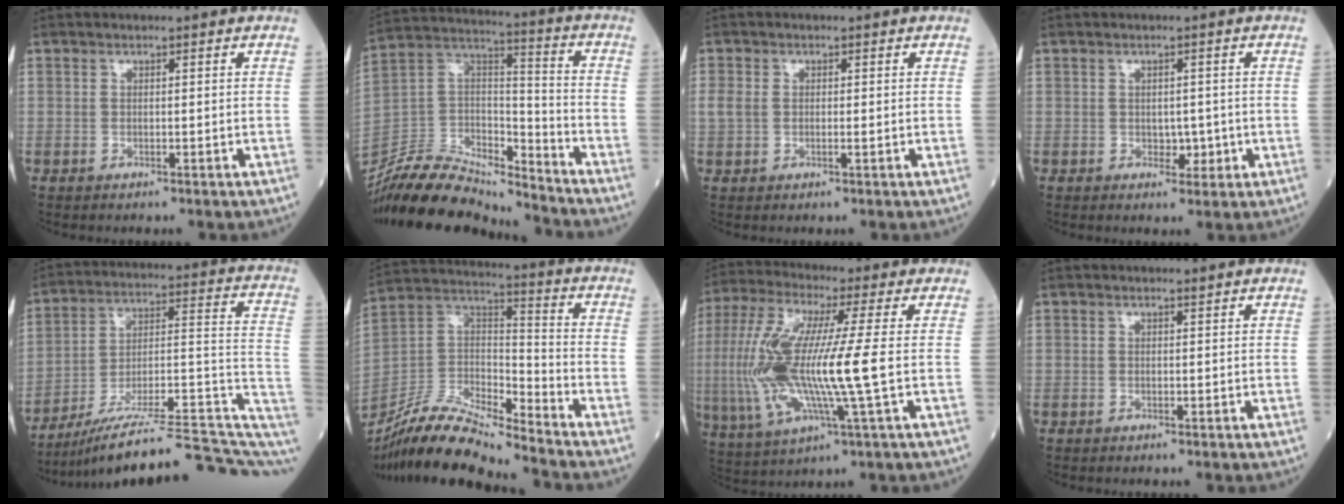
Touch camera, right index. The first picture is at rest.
{"total": 18.7, "force": [-17.8, 3.2, 4.9], "torque": [-0.094, 0.040, -0.322]}
{"total": 2.7, "force": [0.1, 1.6, 2.2], "torque": [-0.059, 0.008, 0.004]}
{"total": 2.5, "force": [-0.3, 1.8, 1.8], "torque": [-0.016, 0.002, 0.001]}
{"total": 21.9, "force": [-16.3, 2.6, 14.4], "torque": [-0.155, 0.038, -0.246]}
{"total": 16.8, "force": [-15.2, 1.4, 7.0], "torque": [-0.136, 0.015, -0.288]}
{"total": 17.9, "force": [-0.9, 1.4, 17.8], "torque": [-0.392, -0.010, -0.020]}
{"total": 0.0}